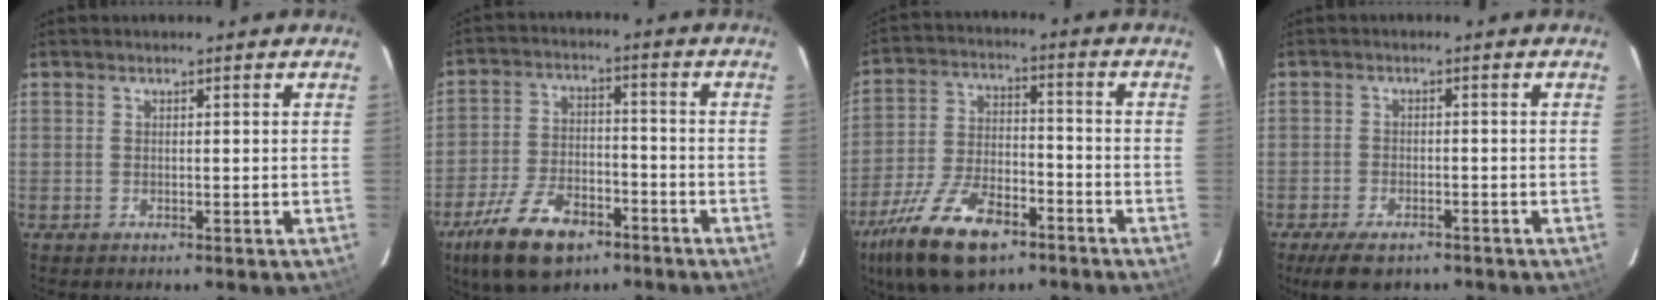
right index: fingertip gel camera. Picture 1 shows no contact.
{"total": 14.2, "force": [-8.8, 7.1, 8.5], "torque": [-0.190, -0.009, -0.152]}
{"total": 17.1, "force": [-10.9, 7.7, 10.8], "torque": [-0.231, -0.019, -0.191]}
{"total": 6.9, "force": [-5.1, 3.1, 3.6], "torque": [-0.086, -0.011, -0.081]}